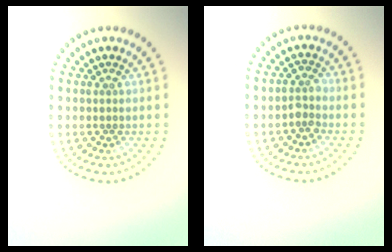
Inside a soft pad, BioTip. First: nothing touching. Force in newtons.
{"total": 1.5, "press": 1.2, "slide": 0.9}